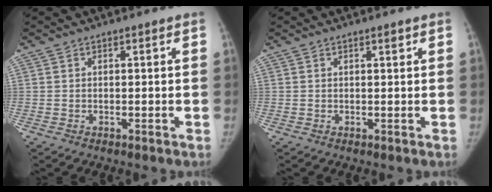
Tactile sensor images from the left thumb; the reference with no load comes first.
{"total": 0.8, "force": [0.5, 0.3, 0.5], "torque": [-0.004, -0.001, 0.009]}